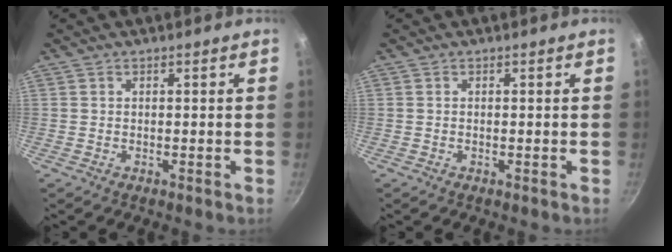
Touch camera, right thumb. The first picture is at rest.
{"total": 0.0}